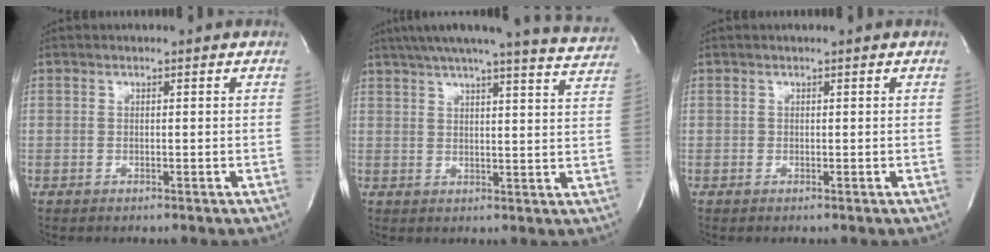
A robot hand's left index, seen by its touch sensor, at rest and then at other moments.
{"total": 19.1, "force": [17.5, 0.7, 7.6], "torque": [-0.109, -0.034, 0.203]}
{"total": 0.0}